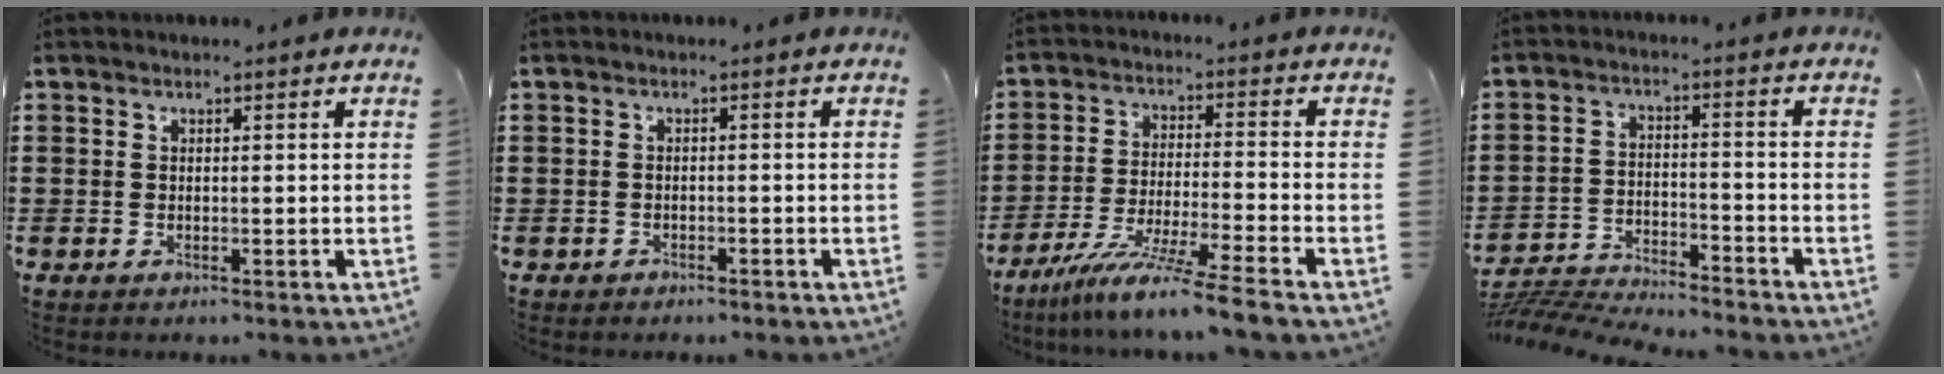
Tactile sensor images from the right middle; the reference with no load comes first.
{"total": 0.9, "force": [-0.9, 0.3, 0.0], "torque": [-0.003, -0.001, -0.019]}
{"total": 8.9, "force": [-7.5, -1.1, 4.7], "torque": [-0.088, -0.017, -0.145]}
{"total": 5.4, "force": [-5.4, 0.2, 0.6], "torque": [-0.024, 0.001, -0.112]}